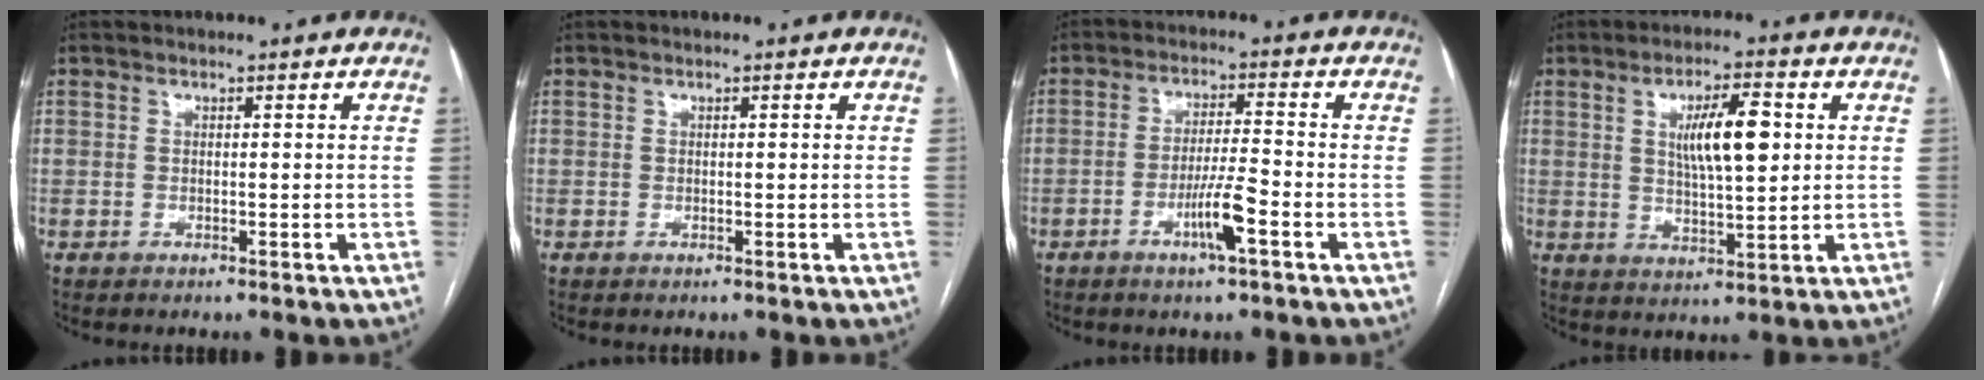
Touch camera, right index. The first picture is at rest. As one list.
[{"total": 0.0}, {"total": 6.1, "force": [-2.8, 0.0, 5.5], "torque": [-0.104, -0.006, -0.052]}, {"total": 8.4, "force": [2.1, 1.8, 7.9], "torque": [-0.139, 0.004, 0.040]}]